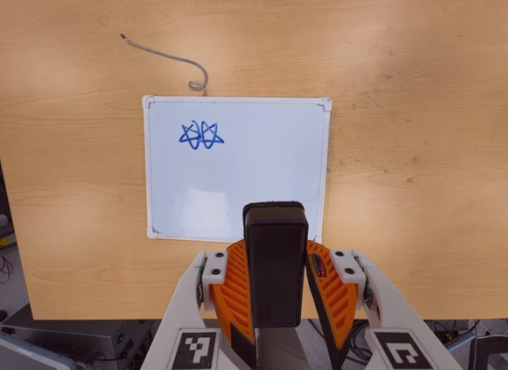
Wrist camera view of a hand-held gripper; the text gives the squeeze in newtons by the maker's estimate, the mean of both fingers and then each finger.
{"total": 6.6, "left": 5.8, "right": 7.4}